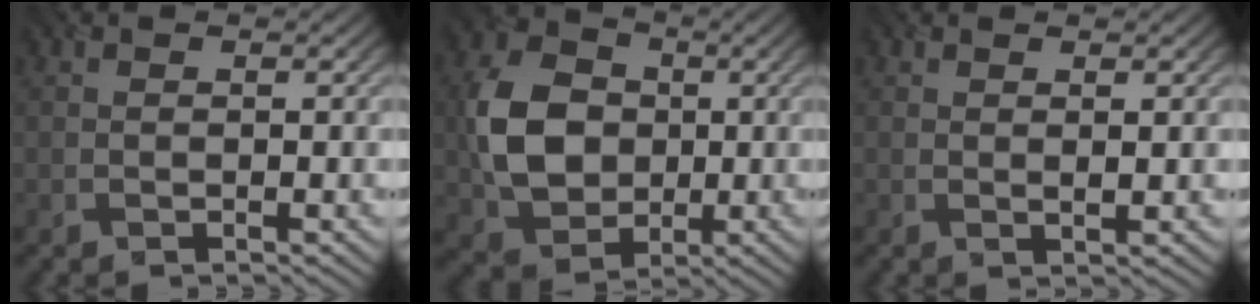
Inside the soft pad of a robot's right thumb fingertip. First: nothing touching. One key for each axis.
{"total": 9.0, "fx": 0.0, "fy": 7.3, "fz": 5.3, "tx": -0.131, "ty": 0.006, "tz": -0.001}
{"total": 1.0, "fx": 0.6, "fy": -0.1, "fz": 0.8, "tx": -0.017, "ty": 0.000, "tz": 0.010}